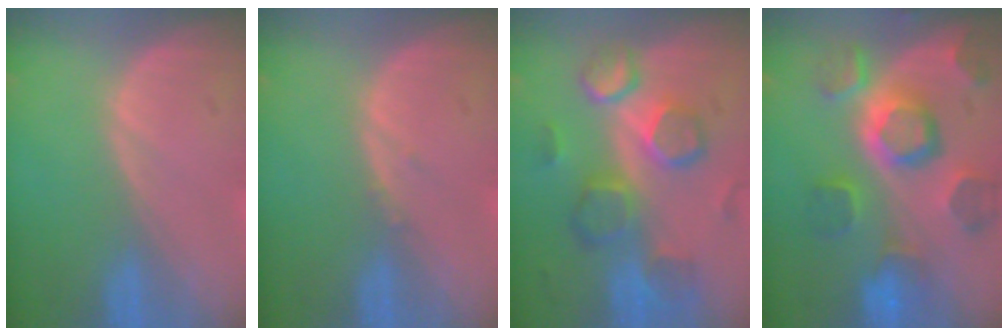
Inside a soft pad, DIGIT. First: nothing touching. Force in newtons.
{"total": 0.6, "press": 0.6, "slide": 0.3}
{"total": 10.3, "press": 9.1, "slide": 4.9}
{"total": 11.3, "press": 10.0, "slide": 5.4}